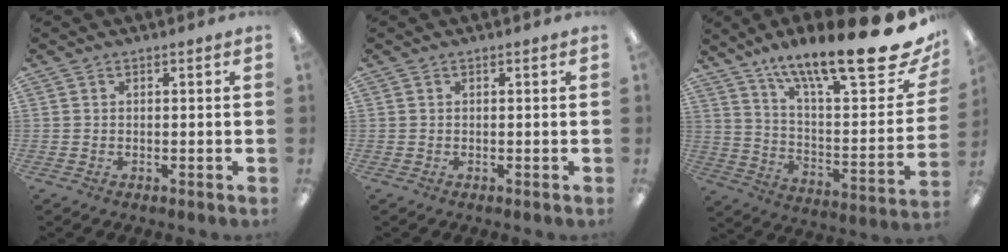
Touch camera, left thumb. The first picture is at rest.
{"total": 0.0}
{"total": 21.7, "force": [15.8, 3.7, 14.5], "torque": [-0.212, -0.117, 0.248]}